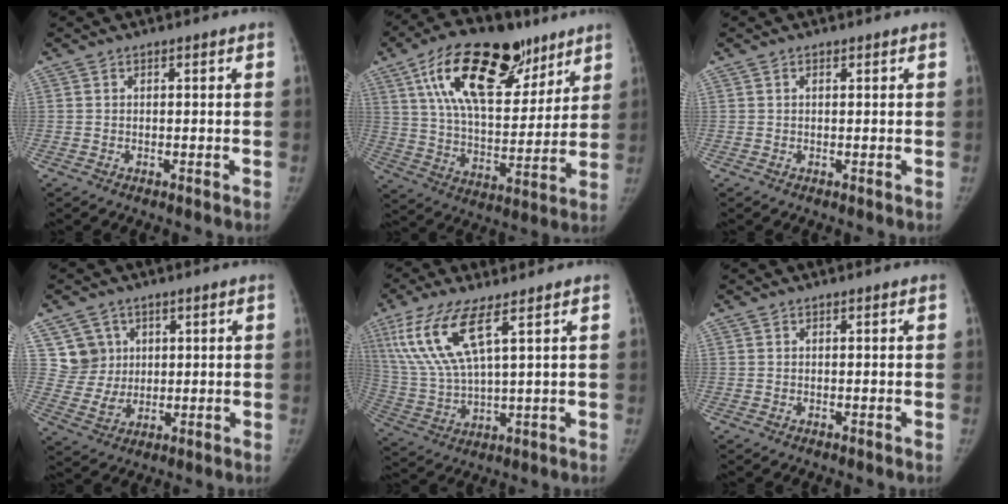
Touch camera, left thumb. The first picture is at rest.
{"total": 25.0, "force": [13.8, 12.3, 16.8], "torque": [-0.244, -0.026, 0.236]}
{"total": 0.0}
{"total": 6.9, "force": [2.6, 6.3, 1.0], "torque": [0.017, -0.019, 0.056]}
{"total": 13.6, "force": [6.6, 3.8, 11.3], "torque": [-0.256, -0.023, 0.136]}
{"total": 0.0}